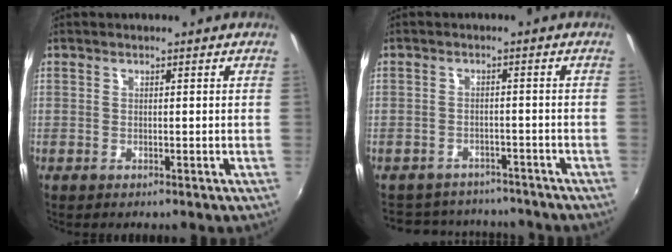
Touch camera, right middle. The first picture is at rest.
{"total": 10.4, "force": [-9.0, 4.7, 2.3], "torque": [-0.060, 0.024, -0.122]}